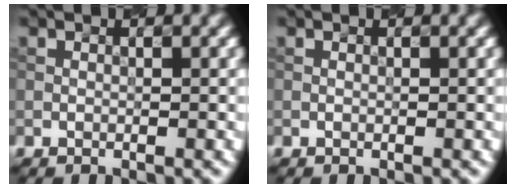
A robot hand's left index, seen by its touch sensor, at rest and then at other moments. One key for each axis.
{"total": 0.0}